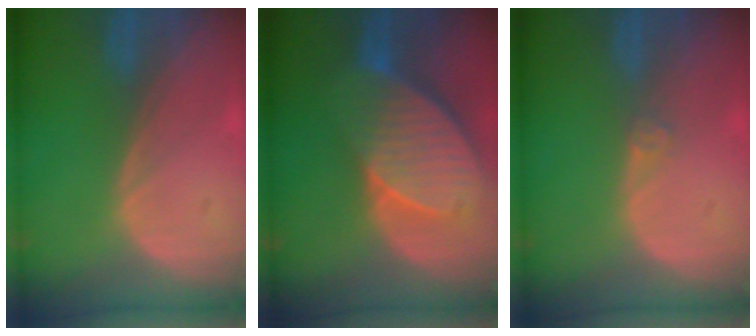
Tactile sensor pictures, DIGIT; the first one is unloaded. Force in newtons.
{"total": 10.3, "press": 9.0, "slide": 5.0}
{"total": 1.3, "press": 1.1, "slide": 0.7}